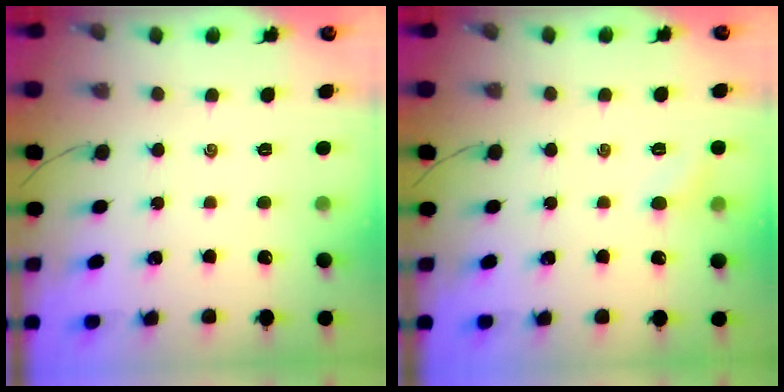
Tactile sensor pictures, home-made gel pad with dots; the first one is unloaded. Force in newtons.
{"total": 4.2, "press": 4.0, "slide": 1.2}